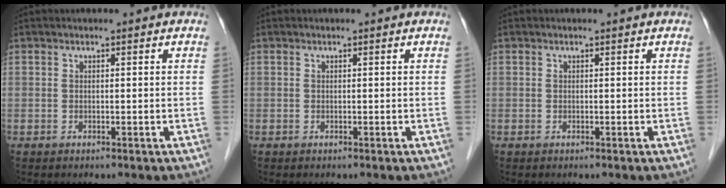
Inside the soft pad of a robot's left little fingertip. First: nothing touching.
{"total": 0.0}
{"total": 0.0}